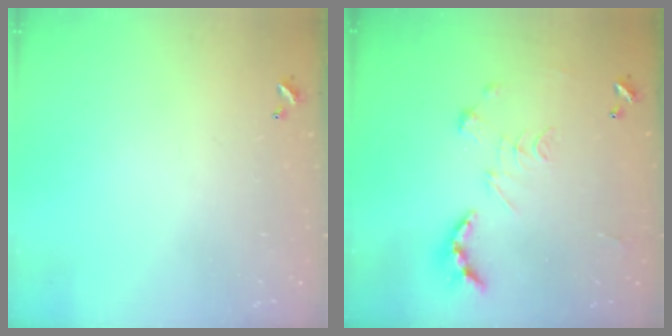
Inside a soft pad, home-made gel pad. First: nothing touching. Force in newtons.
{"total": 2.5, "press": 2.0, "slide": 1.5}